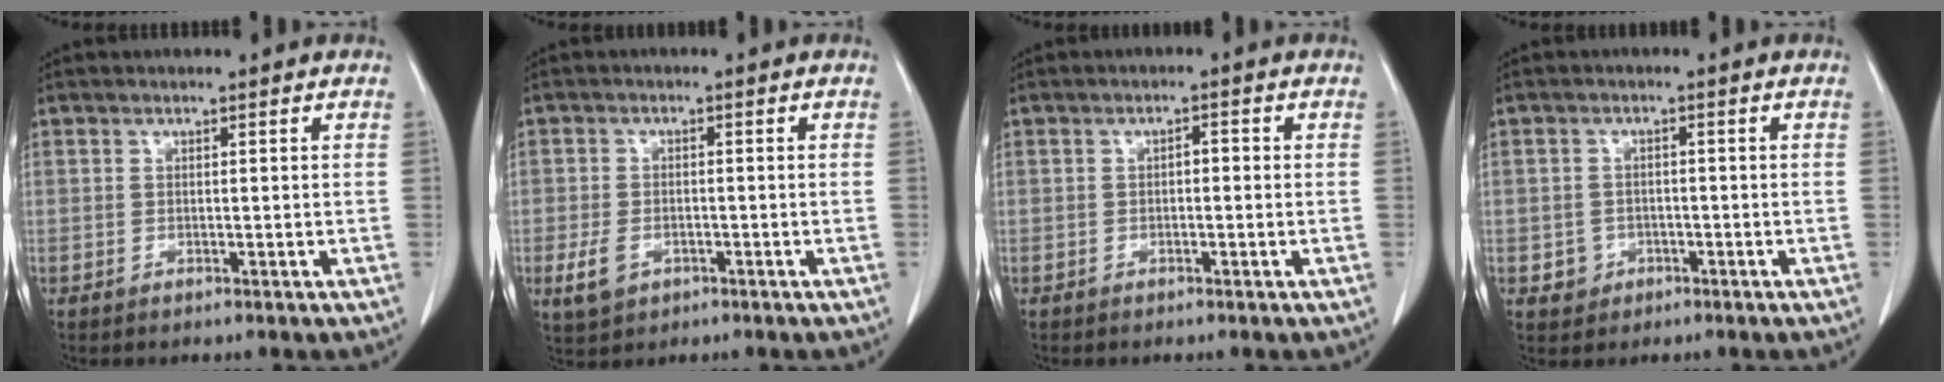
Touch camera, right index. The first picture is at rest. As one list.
[{"total": 4.0, "force": [-1.6, 2.7, 2.5], "torque": [-0.054, -0.003, -0.018]}, {"total": 1.3, "force": [-0.1, 0.6, 1.1], "torque": [-0.014, 0.005, -0.003]}, {"total": 2.7, "force": [-1.0, 2.5, 0.4], "torque": [0.001, 0.011, -0.010]}]